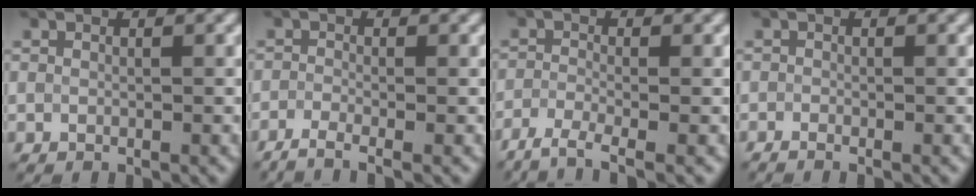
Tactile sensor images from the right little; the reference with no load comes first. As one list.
[{"total": 2.6, "force": [-2.4, 0.1, 0.9], "torque": [-0.014, -0.006, -0.050]}, {"total": 3.3, "force": [-3.1, 0.2, 1.3], "torque": [-0.025, -0.005, -0.061]}, {"total": 1.3, "force": [-1.3, -0.1, 0.1], "torque": [0.003, -0.011, -0.014]}]